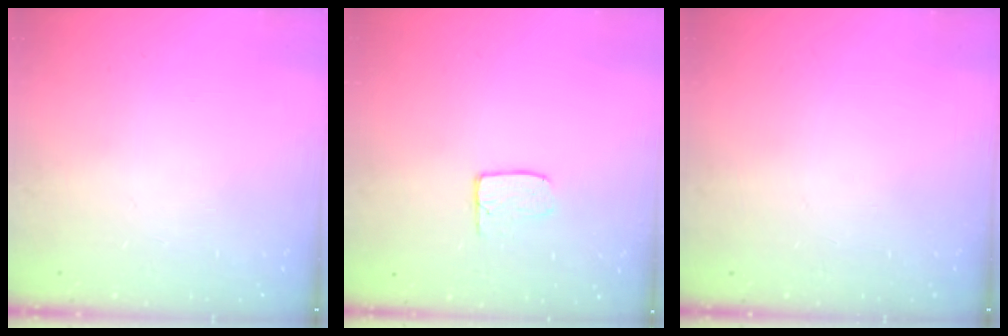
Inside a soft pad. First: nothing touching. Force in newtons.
{"total": 4.7, "press": 4.7, "slide": 0.4}
{"total": 0.0}